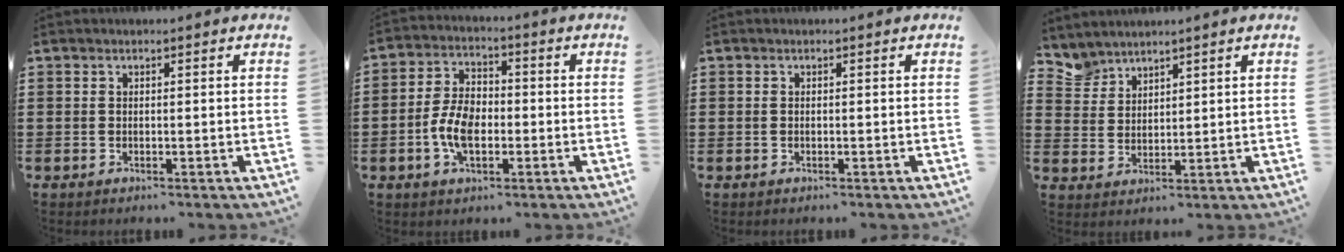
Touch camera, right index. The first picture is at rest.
{"total": 7.0, "force": [-1.8, 4.1, 5.3], "torque": [-0.123, 0.005, -0.038]}
{"total": 0.0}
{"total": 3.5, "force": [3.1, 1.4, -0.5], "torque": [-0.007, -0.003, 0.061]}